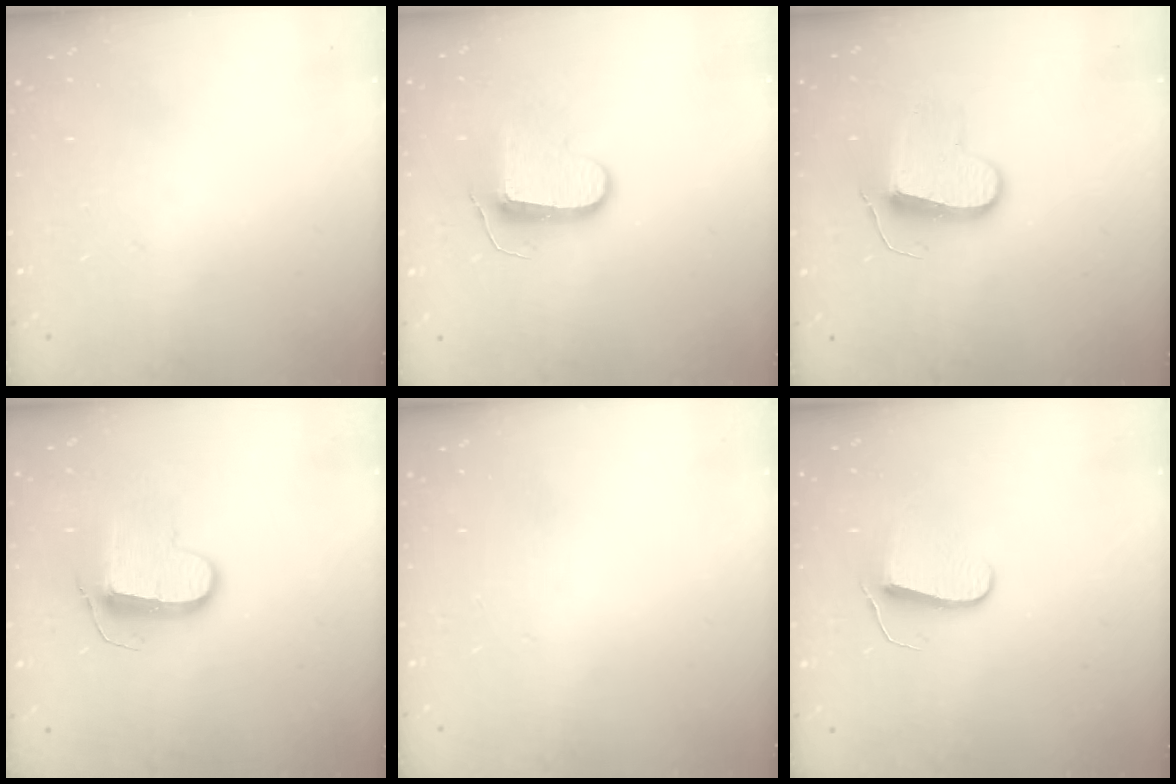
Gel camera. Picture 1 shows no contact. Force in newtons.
{"total": 9.3, "press": 9.3, "slide": 0.3}
{"total": 10.0, "press": 10.0, "slide": 0.6}
{"total": 10.5, "press": 10.5, "slide": 0.4}
{"total": 0.0}
{"total": 7.0, "press": 7.0, "slide": 0.6}